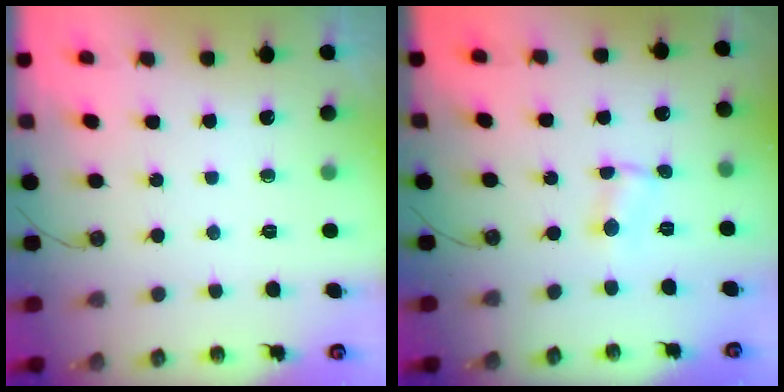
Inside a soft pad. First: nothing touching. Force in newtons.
{"total": 1.3, "press": 1.3, "slide": 0.2}